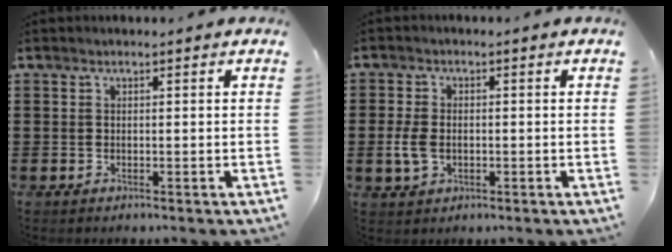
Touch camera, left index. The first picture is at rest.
{"total": 3.9, "force": [-0.6, 2.4, 3.0], "torque": [-0.077, -0.003, -0.016]}